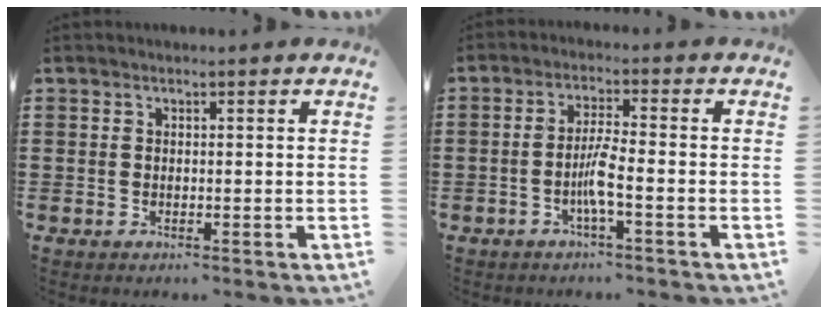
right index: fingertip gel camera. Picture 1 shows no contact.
{"total": 4.3, "force": [-1.6, 0.2, 4.0], "torque": [-0.087, -0.008, -0.036]}